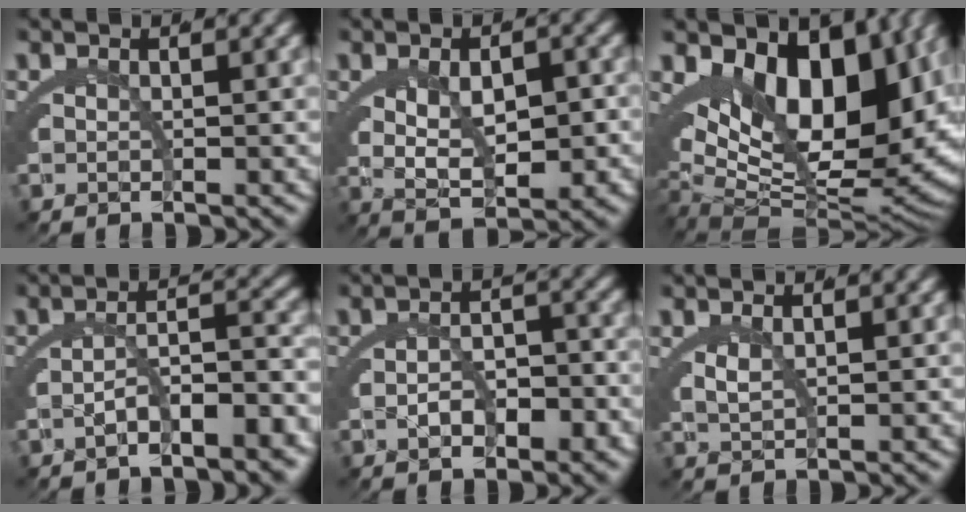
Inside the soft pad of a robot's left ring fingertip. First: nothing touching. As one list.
[{"total": 5.8, "force": [0.2, 3.3, 4.7], "torque": [-0.071, -0.009, 0.012]}, {"total": 18.8, "force": [1.0, 11.3, 15.0], "torque": [-0.255, -0.050, 0.045]}, {"total": 5.0, "force": [-3.6, 1.2, 3.3], "torque": [-0.037, 0.006, -0.058]}, {"total": 2.6, "force": [-1.8, 1.0, 1.7], "torque": [-0.010, 0.001, -0.032]}, {"total": 1.2, "force": [0.8, 0.0, 0.8], "torque": [-0.021, -0.007, 0.025]}]